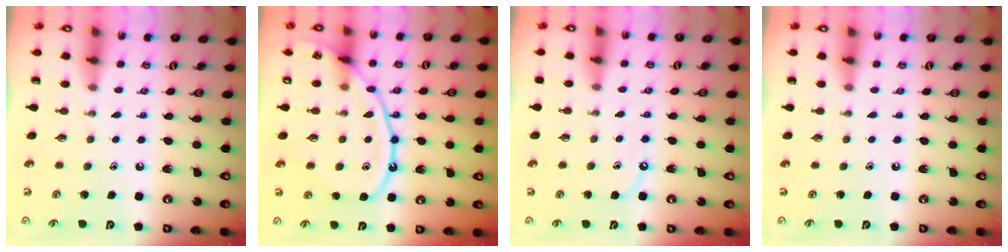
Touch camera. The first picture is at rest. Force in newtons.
{"total": 14.9, "press": 14.9, "slide": 1.4}
{"total": 5.5, "press": 5.5, "slide": 0.7}
{"total": 0.0}